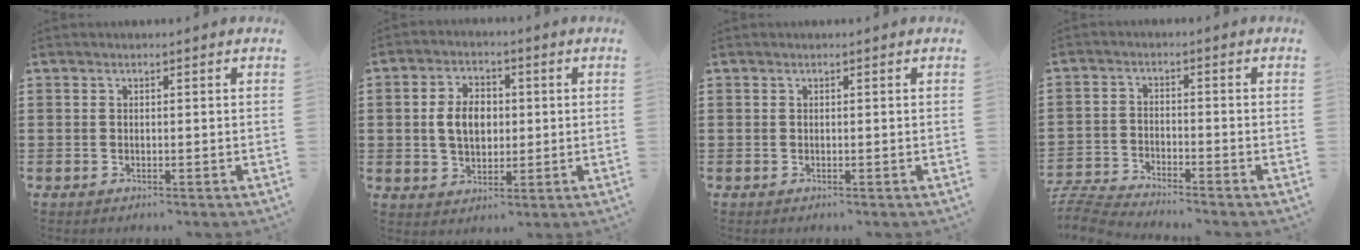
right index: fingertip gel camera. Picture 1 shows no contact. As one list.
[{"total": 6.1, "force": [0.2, 4.2, 4.4], "torque": [-0.098, 0.008, -0.006]}, {"total": 0.0}, {"total": 4.7, "force": [-4.6, -0.1, 0.4], "torque": [-0.028, -0.007, -0.101]}]